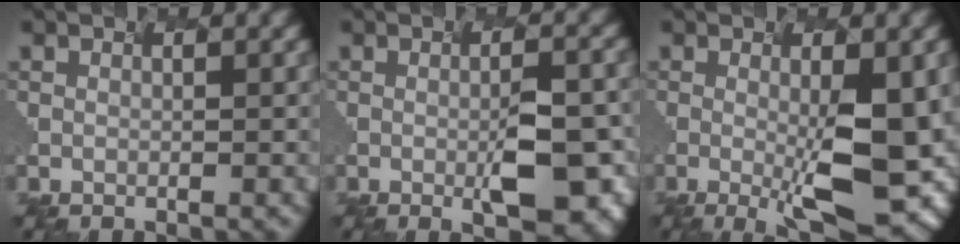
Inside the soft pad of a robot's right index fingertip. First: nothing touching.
{"total": 5.9, "force": [-1.7, 1.2, 5.5], "torque": [-0.100, -0.022, 0.006]}
{"total": 6.2, "force": [-1.3, 0.4, 6.0], "torque": [-0.112, -0.025, 0.007]}